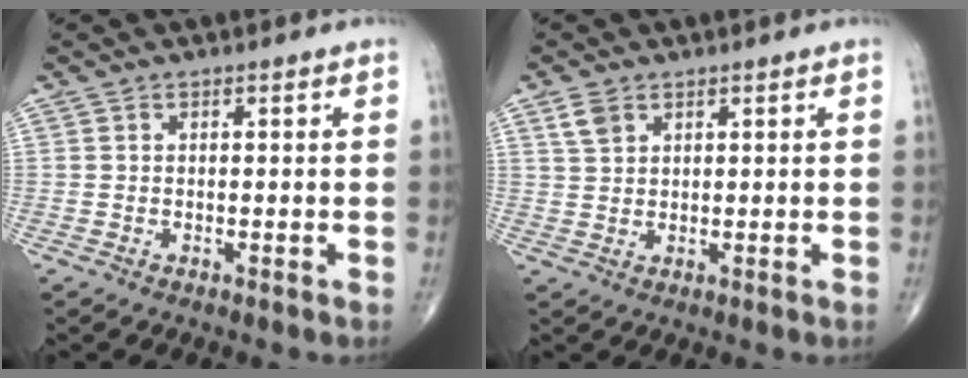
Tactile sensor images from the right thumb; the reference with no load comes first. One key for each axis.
{"total": 3.0, "fx": 1.8, "fy": 1.9, "fz": 1.5, "tx": -0.027, "ty": -0.001, "tz": 0.042}